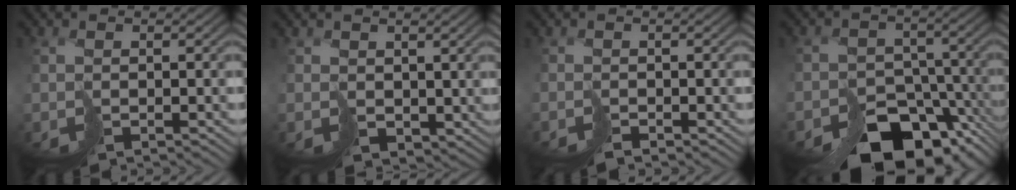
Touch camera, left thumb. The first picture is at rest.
{"total": 2.0, "force": [1.3, 1.4, 0.4], "torque": [-0.016, -0.008, 0.031]}
{"total": 1.6, "force": [-1.5, 0.3, -0.3], "torque": [0.017, -0.004, -0.031]}
{"total": 12.0, "force": [-8.6, 6.8, 4.9], "torque": [-0.077, -0.029, -0.111]}